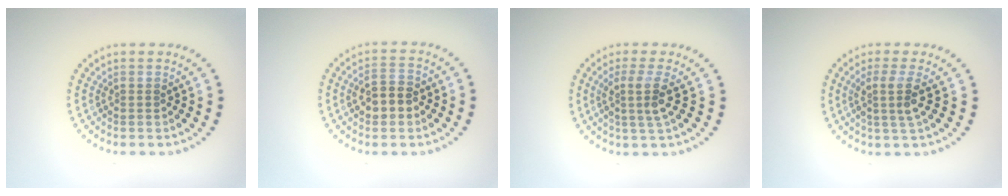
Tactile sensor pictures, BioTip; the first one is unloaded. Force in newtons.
{"total": 2.9, "press": 2.9, "slide": 0.4}
{"total": 2.7, "press": 2.0, "slide": 1.8}
{"total": 2.5, "press": 1.9, "slide": 1.6}